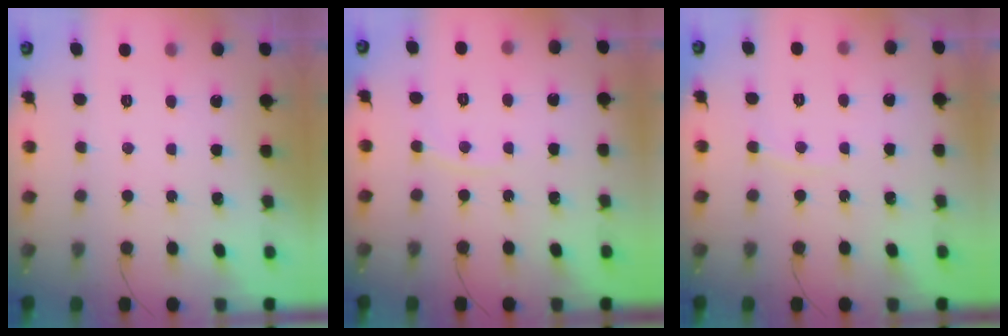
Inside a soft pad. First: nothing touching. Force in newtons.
{"total": 3.1, "press": 3.1, "slide": 0.4}
{"total": 2.8, "press": 2.8, "slide": 0.4}